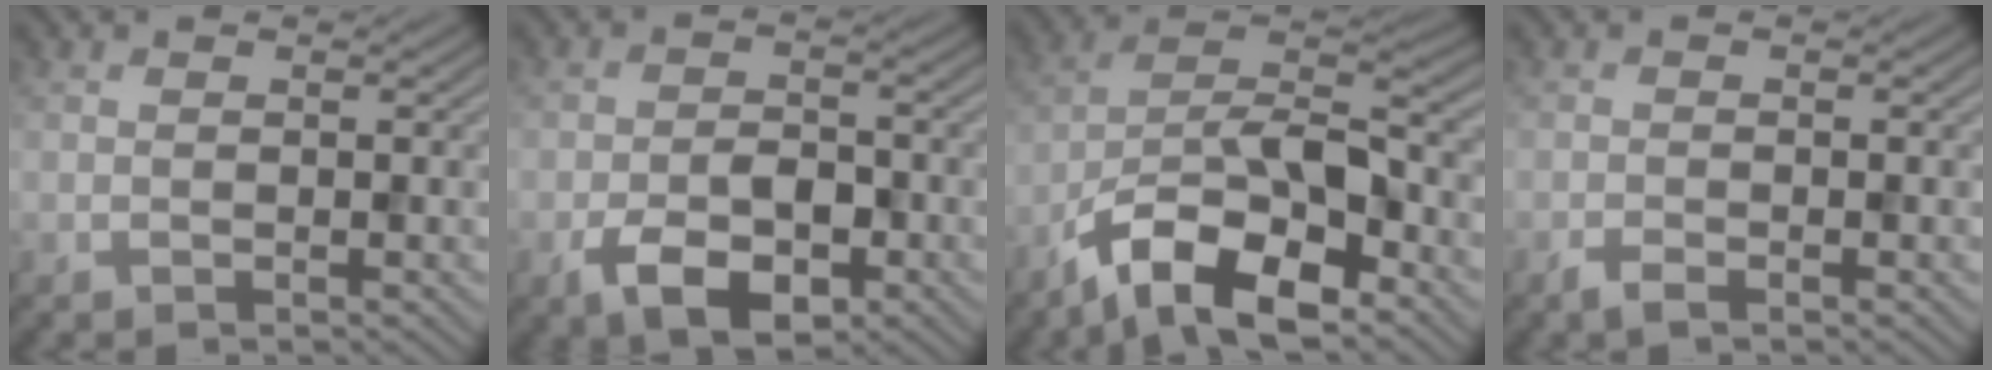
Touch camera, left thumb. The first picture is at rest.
{"total": 6.6, "force": [-3.2, 3.7, 4.4], "torque": [-0.075, -0.004, -0.064]}
{"total": 12.3, "force": [-7.6, 4.7, 8.4], "torque": [-0.148, -0.001, -0.156]}
{"total": 1.3, "force": [-1.0, 0.2, 0.8], "torque": [-0.018, -0.001, -0.021]}